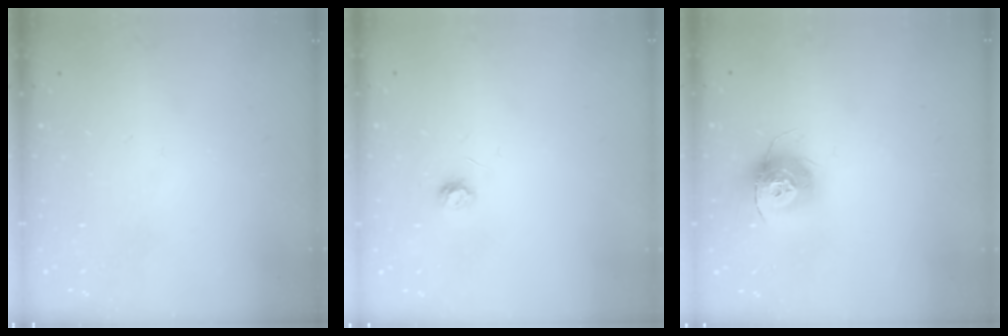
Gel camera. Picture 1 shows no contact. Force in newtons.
{"total": 3.5, "press": 3.5, "slide": 0.5}
{"total": 12.1, "press": 12.1, "slide": 0.8}